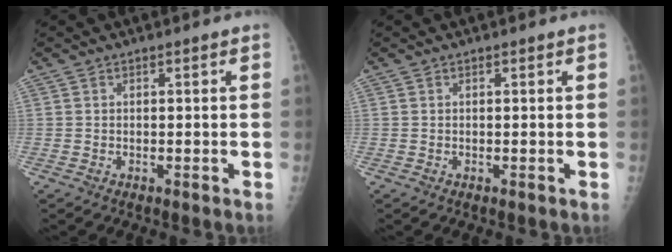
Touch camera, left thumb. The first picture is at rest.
{"total": 0.0}